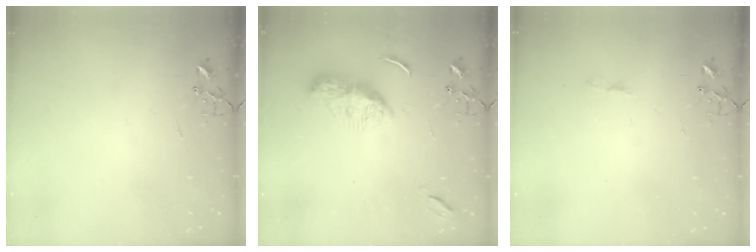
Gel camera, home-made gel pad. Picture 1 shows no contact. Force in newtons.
{"total": 10.1, "press": 10.1, "slide": 0.6}
{"total": 5.8, "press": 5.8, "slide": 0.5}